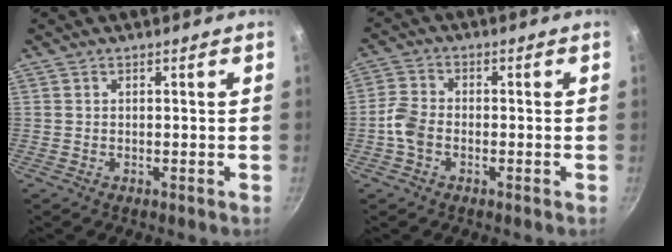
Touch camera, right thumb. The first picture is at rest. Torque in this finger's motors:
{"motor_torque": [0.90, 1.12, 0.53, -0.12, 0.05]}